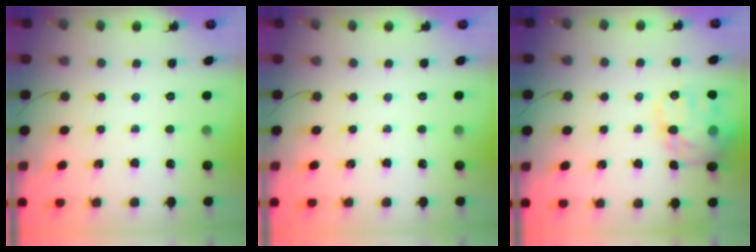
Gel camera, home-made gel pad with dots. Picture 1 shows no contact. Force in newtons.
{"total": 0.0}
{"total": 16.3, "press": 16.2, "slide": 2.0}